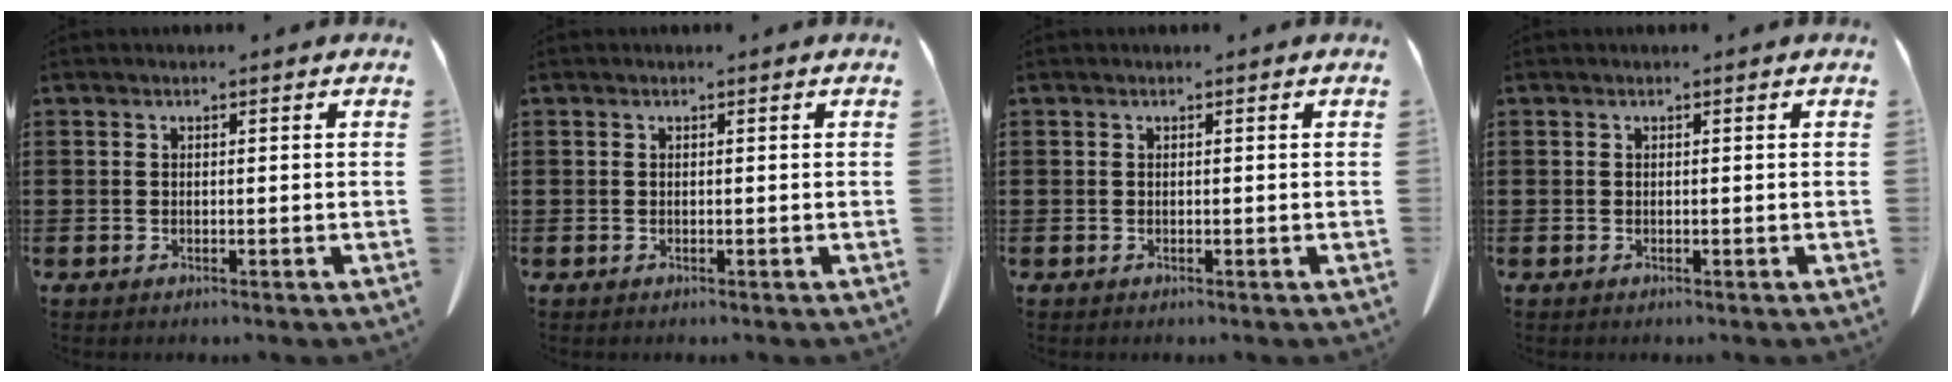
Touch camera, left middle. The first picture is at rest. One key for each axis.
{"total": 0.0}
{"total": 0.0}
{"total": 0.0}